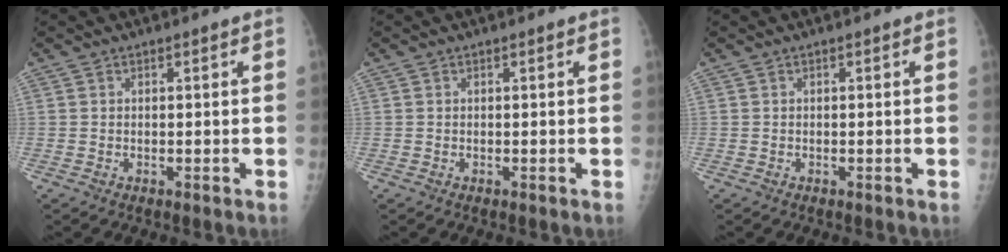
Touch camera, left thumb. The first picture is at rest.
{"total": 0.0}
{"total": 0.0}